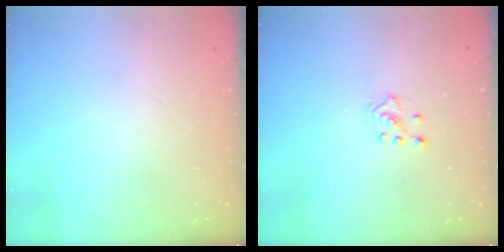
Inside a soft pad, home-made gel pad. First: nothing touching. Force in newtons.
{"total": 3.3, "press": 3.2, "slide": 0.8}